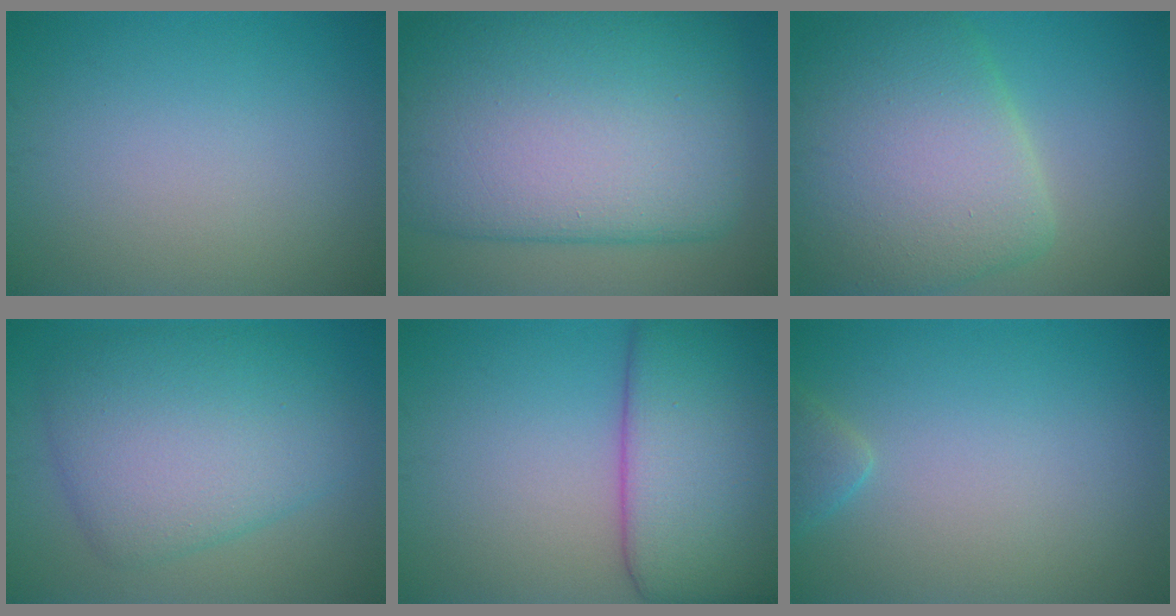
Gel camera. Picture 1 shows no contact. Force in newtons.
{"total": 16.9, "press": 16.9, "slide": 0.9}
{"total": 9.7, "press": 9.7, "slide": 0.9}
{"total": 8.0, "press": 8.0, "slide": 0.2}
{"total": 11.6, "press": 11.6, "slide": 0.6}
{"total": 1.5, "press": 1.5, "slide": 0.1}